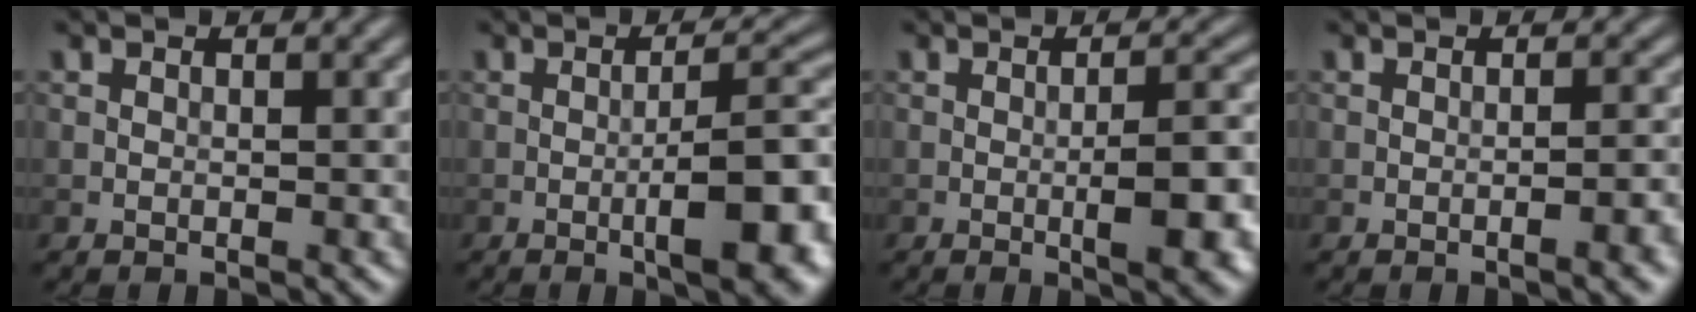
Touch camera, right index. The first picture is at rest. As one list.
[{"total": 8.3, "force": [-2.3, 2.0, 7.7], "torque": [-0.107, 0.004, -0.035]}, {"total": 5.8, "force": [-1.3, 1.4, 5.5], "torque": [-0.079, -0.001, -0.016]}, {"total": 2.7, "force": [-1.1, 0.6, 2.4], "torque": [-0.029, 0.007, -0.020]}]